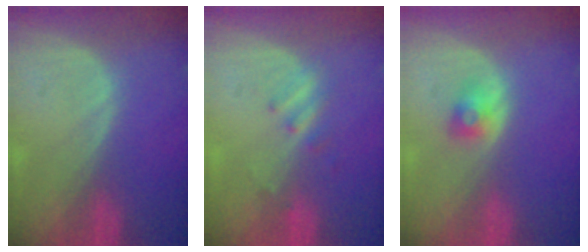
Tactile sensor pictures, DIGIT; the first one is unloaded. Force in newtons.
{"total": 2.5, "press": 2.2, "slide": 1.2}
{"total": 2.4, "press": 2.3, "slide": 0.8}